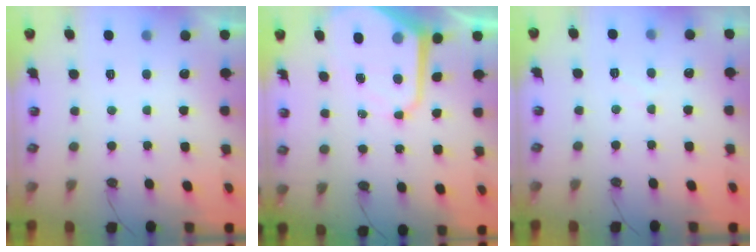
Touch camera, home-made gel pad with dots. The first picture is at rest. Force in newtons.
{"total": 11.0, "press": 11.0, "slide": 0.9}
{"total": 3.6, "press": 3.5, "slide": 0.6}